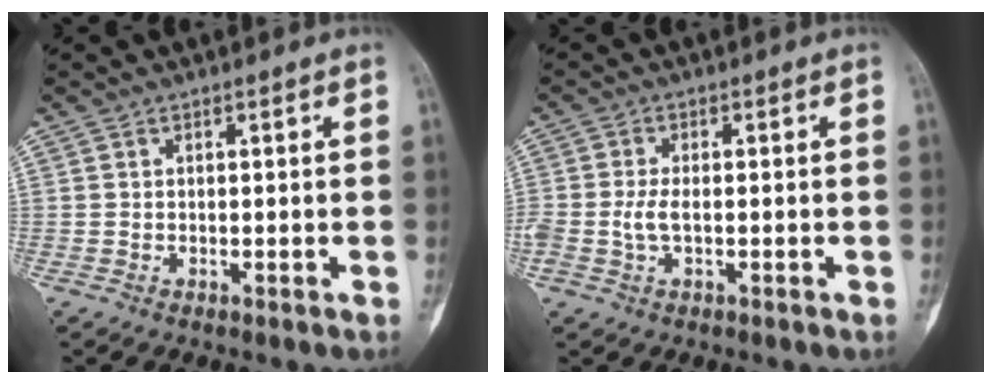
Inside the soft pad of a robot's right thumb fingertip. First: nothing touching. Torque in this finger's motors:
{"motor_torque": [0.08, 0.08, 0.22, 0.15, 0.03]}